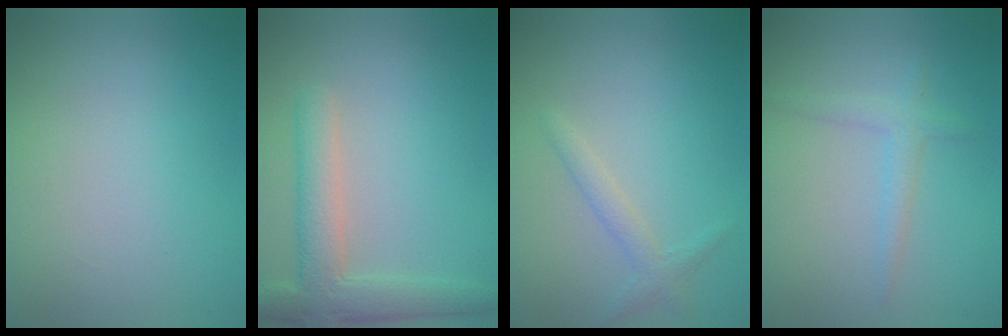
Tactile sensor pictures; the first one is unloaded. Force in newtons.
{"total": 4.3, "press": 4.3, "slide": 0.4}
{"total": 1.4, "press": 1.4, "slide": 0.1}
{"total": 1.5, "press": 1.5, "slide": 0.1}